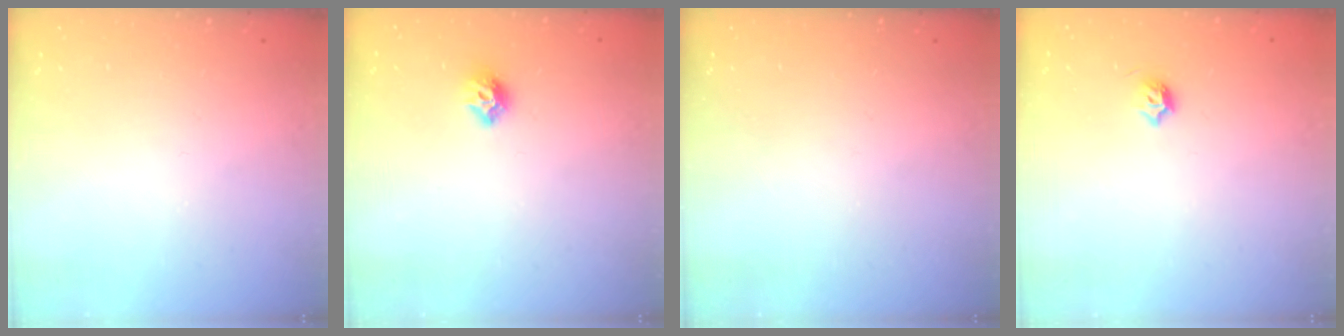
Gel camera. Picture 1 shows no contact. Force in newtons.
{"total": 8.2, "press": 8.2, "slide": 0.3}
{"total": 0.0}
{"total": 4.0, "press": 3.8, "slide": 1.0}